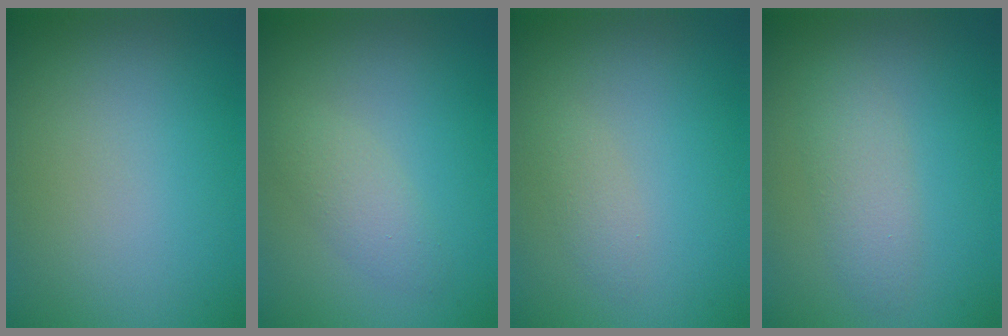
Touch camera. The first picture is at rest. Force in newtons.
{"total": 2.2, "press": 2.2, "slide": 0.2}
{"total": 1.2, "press": 1.2, "slide": 0.0}
{"total": 2.6, "press": 2.6, "slide": 0.1}